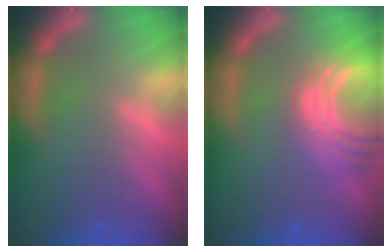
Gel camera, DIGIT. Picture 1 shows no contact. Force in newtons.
{"total": 9.0}